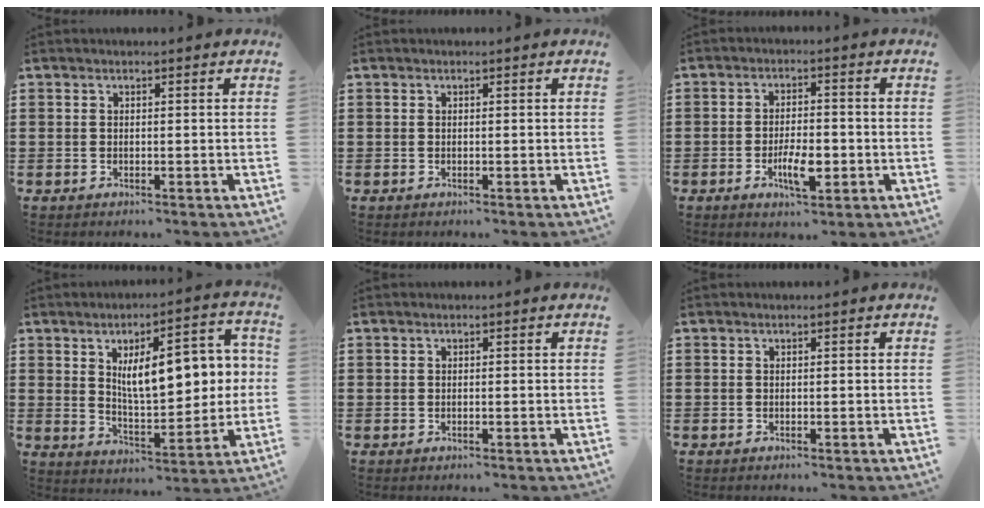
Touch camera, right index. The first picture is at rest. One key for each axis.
{"total": 0.0}
{"total": 5.7, "fx": -1.8, "fy": 2.1, "fz": 5.0, "tx": -0.096, "ty": 0.001, "tz": -0.033}
{"total": 11.7, "fx": 2.9, "fy": 5.1, "fz": 10.1, "tx": -0.154, "ty": -0.001, "tz": 0.044}
{"total": 0.0}
{"total": 0.0}